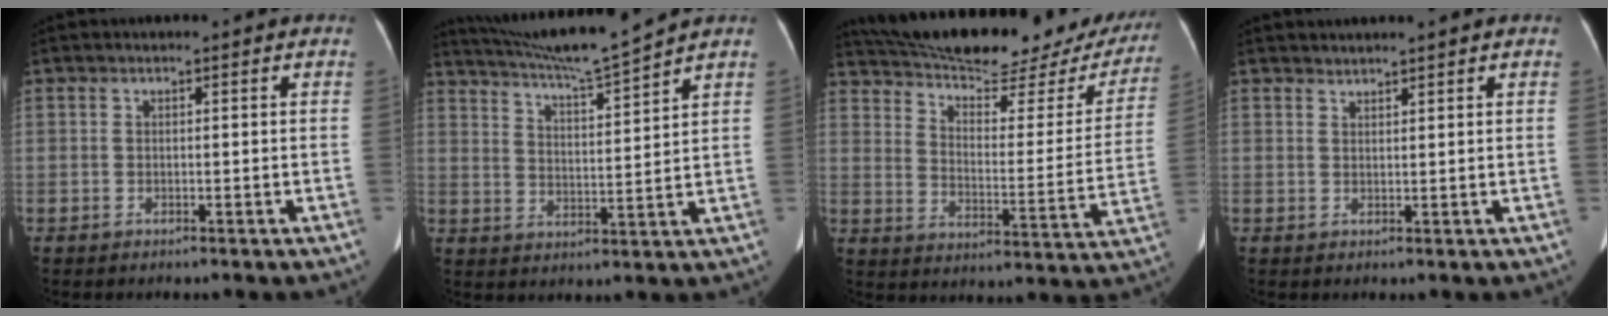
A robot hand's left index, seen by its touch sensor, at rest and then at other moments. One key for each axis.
{"total": 11.2, "fx": 10.3, "fy": -2.0, "fz": 4.0, "tx": -0.074, "ty": -0.011, "tz": 0.175}
{"total": 28.0, "fx": 24.6, "fy": 6.5, "fz": 11.6, "tx": -0.181, "ty": -0.029, "tz": 0.319}
{"total": 1.9, "fx": 1.9, "fy": 0.0, "fz": 0.3, "tx": -0.007, "ty": 0.016, "tz": 0.037}